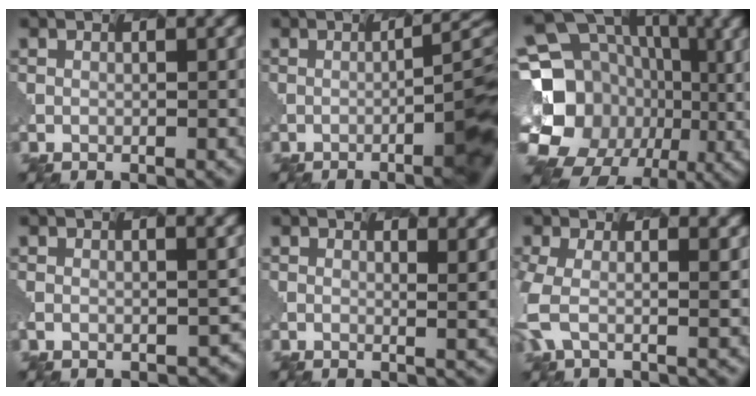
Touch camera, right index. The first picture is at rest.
{"total": 8.8, "force": [-2.2, 2.3, 8.2], "torque": [-0.056, 0.011, -0.047]}
{"total": 14.4, "force": [-2.2, 13.3, 4.9], "torque": [-0.142, 0.009, -0.071]}
{"total": 3.0, "force": [-1.1, 1.1, 2.5], "torque": [-0.034, -0.008, -0.008]}
{"total": 1.8, "force": [1.7, -0.5, -0.5], "torque": [0.008, 0.018, -0.014]}
{"total": 1.9, "force": [0.4, 0.3, 1.8], "torque": [-0.059, 0.007, -0.018]}